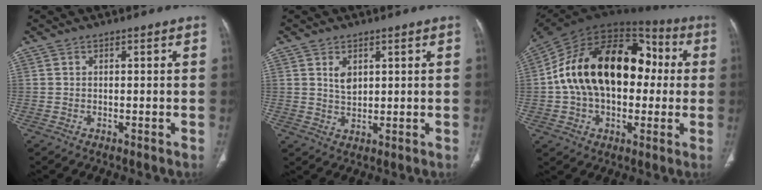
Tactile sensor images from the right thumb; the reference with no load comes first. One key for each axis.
{"total": 3.4, "fx": 1.4, "fy": 2.2, "fz": 2.2, "tx": -0.029, "ty": -0.012, "tz": 0.030}
{"total": 26.1, "fx": 1.5, "fy": 16.6, "fz": 20.1, "tx": -0.333, "ty": 0.045, "tz": 0.021}